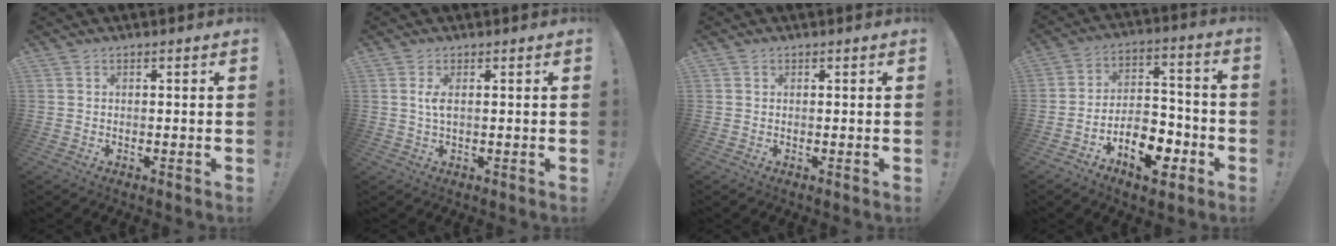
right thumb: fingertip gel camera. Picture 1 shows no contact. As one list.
[{"total": 2.8, "force": [0.6, 0.8, 2.6], "torque": [-0.049, 0.001, 0.008]}, {"total": 0.0}, {"total": 14.2, "force": [-7.9, 8.2, 8.5], "torque": [-0.122, 0.068, -0.124]}]